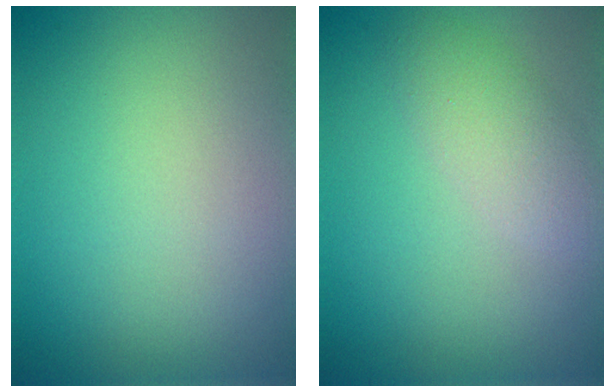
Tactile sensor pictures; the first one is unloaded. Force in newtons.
{"total": 2.7, "press": 2.7, "slide": 0.1}